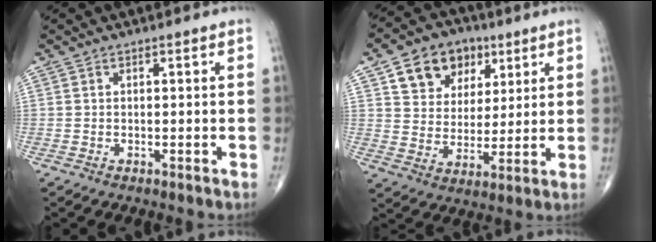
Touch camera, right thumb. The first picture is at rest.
{"total": 12.7, "force": [6.1, 9.6, 5.7], "torque": [-0.056, -0.015, 0.105]}